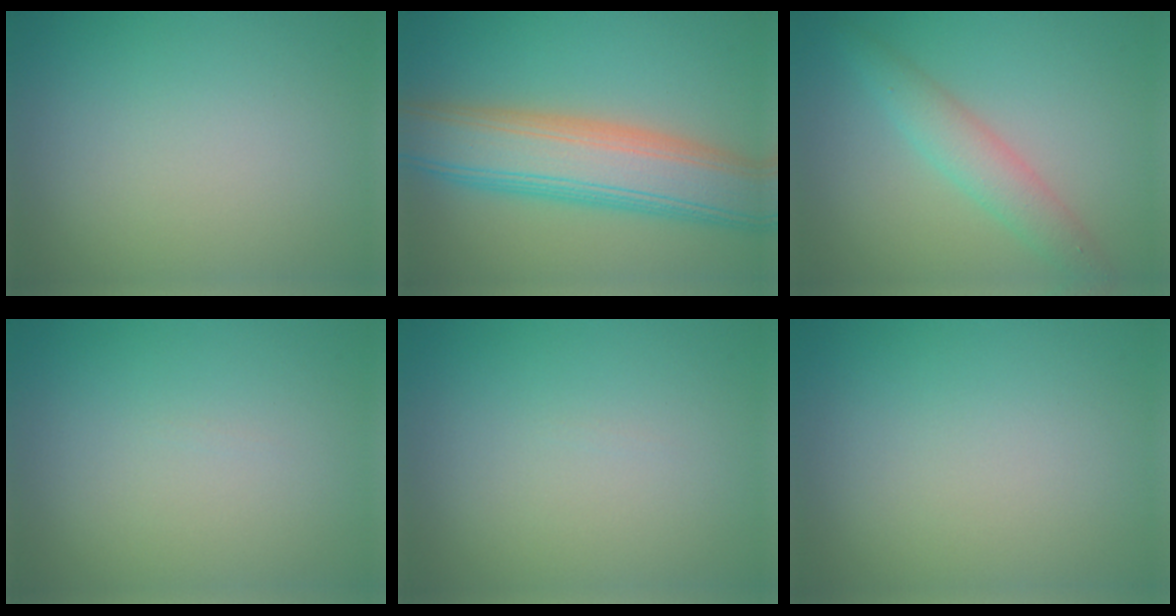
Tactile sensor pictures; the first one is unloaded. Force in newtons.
{"total": 9.7, "press": 9.7, "slide": 0.7}
{"total": 3.3, "press": 3.3, "slide": 0.0}
{"total": 0.0}
{"total": 0.0}
{"total": 0.0}